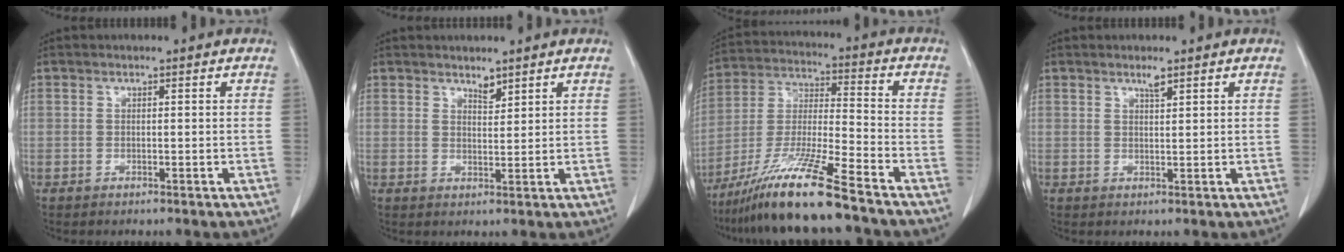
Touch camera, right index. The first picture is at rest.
{"total": 1.9, "force": [1.6, 0.5, 0.7], "torque": [-0.011, -0.007, 0.029]}
{"total": 14.5, "force": [-10.7, -0.6, 9.7], "torque": [-0.197, -0.026, -0.200]}
{"total": 1.4, "force": [1.1, 0.1, 0.9], "torque": [-0.018, -0.001, 0.020]}